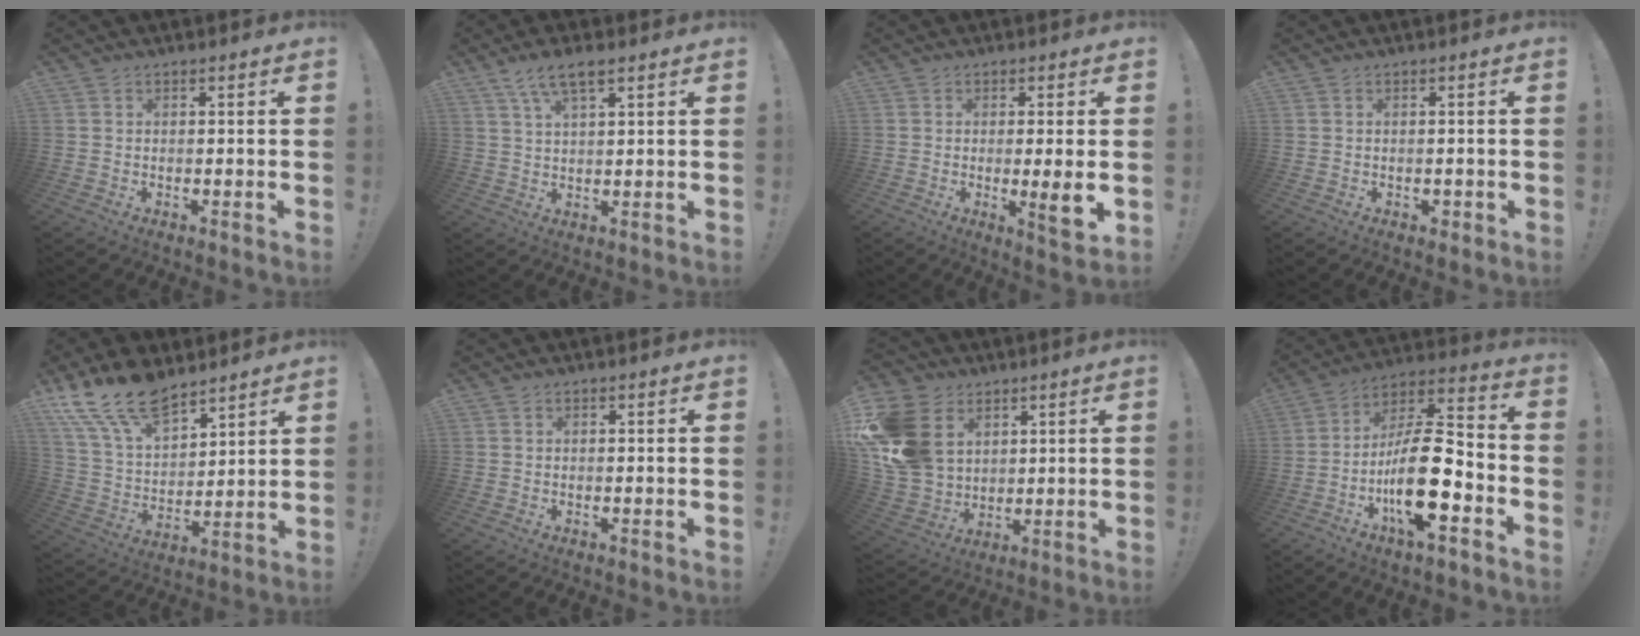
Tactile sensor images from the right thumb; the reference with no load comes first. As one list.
[{"total": 6.9, "force": [4.2, 2.0, 5.1], "torque": [-0.094, -0.011, 0.077]}, {"total": 7.0, "force": [-0.6, -0.1, 7.0], "torque": [-0.092, -0.014, -0.010]}, {"total": 1.0, "force": [-0.4, 0.8, 0.5], "torque": [-0.011, 0.006, -0.005]}, {"total": 16.9, "force": [12.6, 7.8, 8.1], "torque": [-0.154, -0.086, 0.237]}, {"total": 0.0}, {"total": 19.3, "force": [5.7, 14.9, 10.7], "torque": [-0.213, -0.021, 0.116]}, {"total": 20.8, "force": [-6.7, 7.8, 18.1], "torque": [-0.338, 0.042, -0.104]}]